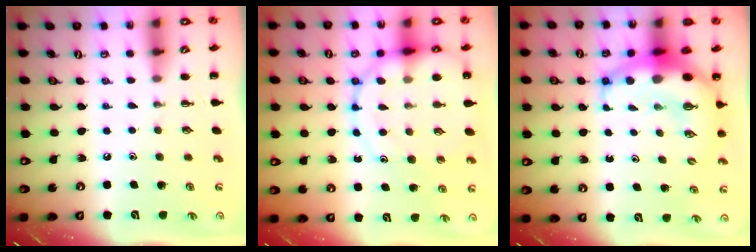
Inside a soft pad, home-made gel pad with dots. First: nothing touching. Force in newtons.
{"total": 15.2, "press": 14.9, "slide": 2.8}
{"total": 9.7, "press": 9.5, "slide": 2.2}